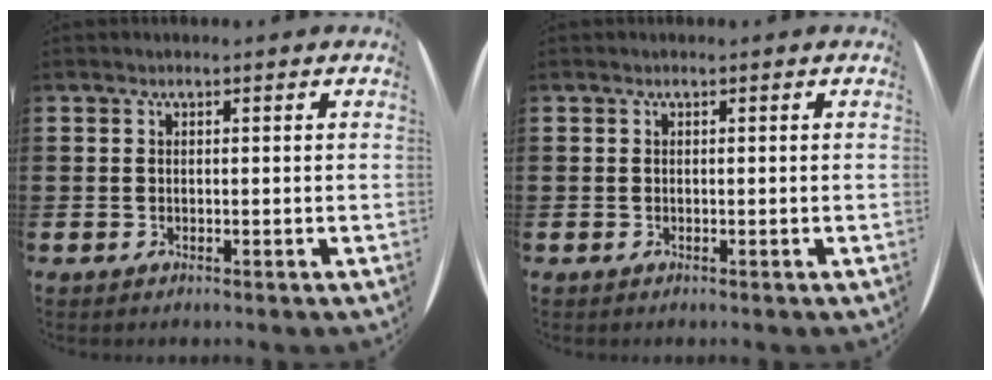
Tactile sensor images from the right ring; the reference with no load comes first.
{"total": 0.0}